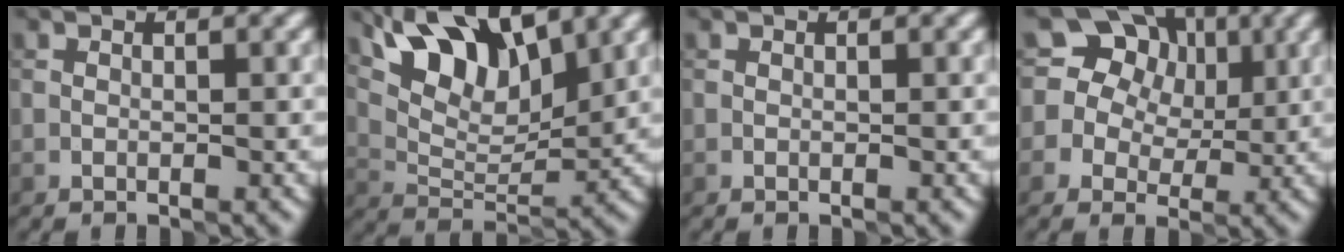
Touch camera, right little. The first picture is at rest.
{"total": 7.8, "force": [5.4, 2.7, 5.0], "torque": [-0.085, 0.005, 0.103]}
{"total": 0.0}
{"total": 13.2, "force": [4.8, 11.1, 5.5], "torque": [-0.115, 0.054, 0.071]}